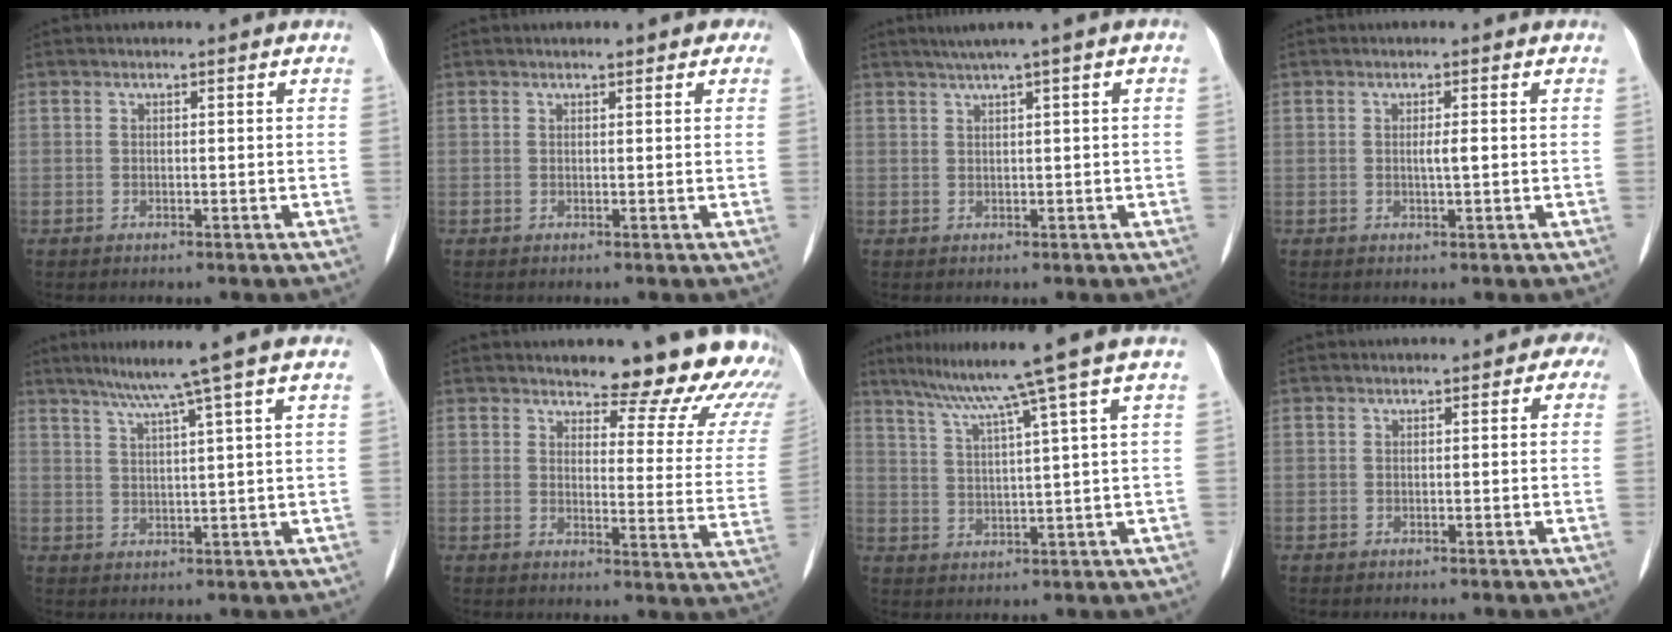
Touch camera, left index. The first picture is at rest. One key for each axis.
{"total": 2.2, "fx": 1.4, "fy": 1.0, "fz": 1.4, "tx": -0.008, "ty": 0.012, "tz": 0.010}
{"total": 3.7, "fx": 1.8, "fy": -0.4, "fz": 3.2, "tx": -0.059, "ty": 0.016, "tz": 0.034}
{"total": 1.4, "fx": 0.0, "fy": 0.0, "fz": 1.4, "tx": -0.030, "ty": -0.001, "tz": 0.003}
{"total": 7.0, "fx": 5.0, "fy": -2.0, "fz": 4.6, "tx": -0.073, "ty": 0.012, "tz": 0.081}
{"total": 18.0, "fx": 16.7, "fy": 3.4, "fz": 5.7, "tx": -0.043, "ty": -0.096, "tz": 0.168}
{"total": 10.2, "fx": 7.2, "fy": -3.0, "fz": 6.5, "tx": -0.105, "ty": 0.001, "tz": 0.111}
{"total": 1.6, "fx": 0.0, "fy": 1.3, "fz": 0.9, "tx": 0.006, "ty": 0.010, "tz": -0.013}